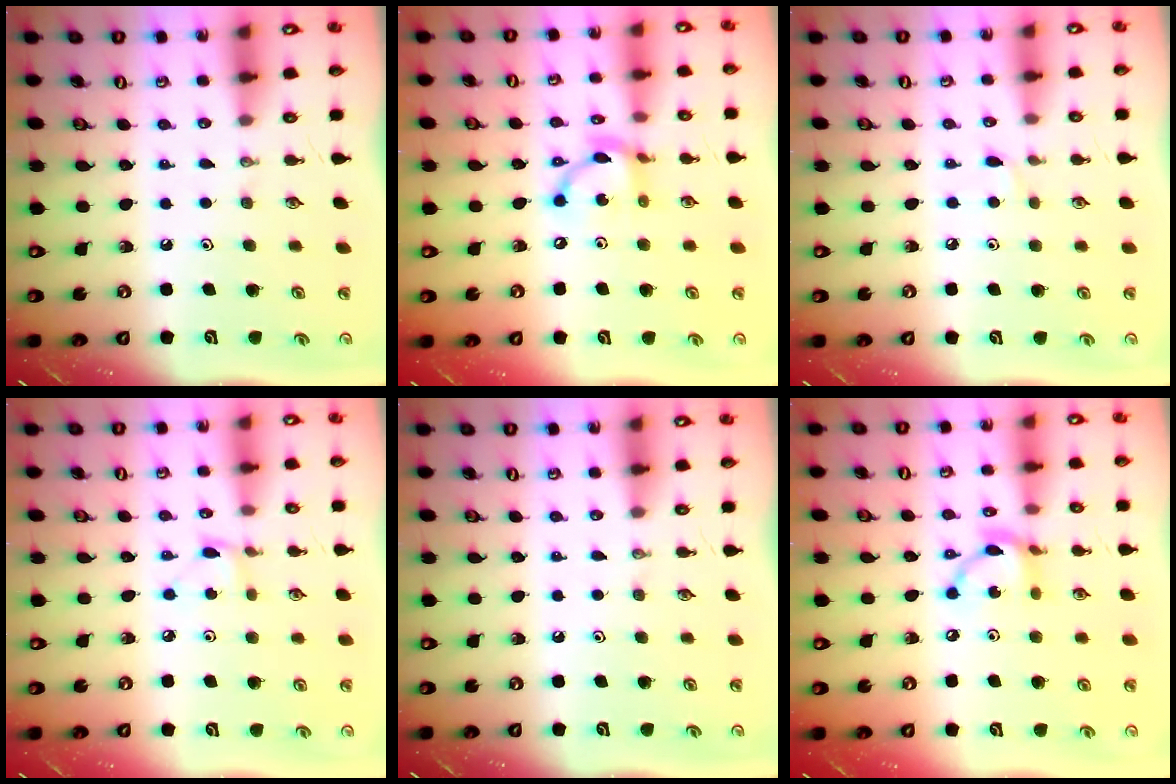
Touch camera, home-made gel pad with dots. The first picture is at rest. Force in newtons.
{"total": 10.6, "press": 10.6, "slide": 0.7}
{"total": 4.1, "press": 4.0, "slide": 0.6}
{"total": 2.7, "press": 2.7, "slide": 0.3}
{"total": 0.0}
{"total": 9.1, "press": 9.1, "slide": 0.3}